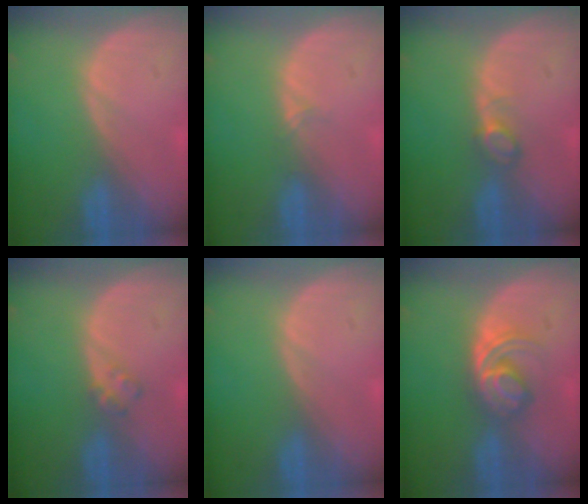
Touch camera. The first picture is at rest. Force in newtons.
{"total": 0.9, "press": 0.6, "slide": 0.7}
{"total": 2.2, "press": 2.2, "slide": 0.3}
{"total": 1.7, "press": 1.7, "slide": 0.3}
{"total": 0.0}
{"total": 5.9, "press": 5.1, "slide": 3.1}